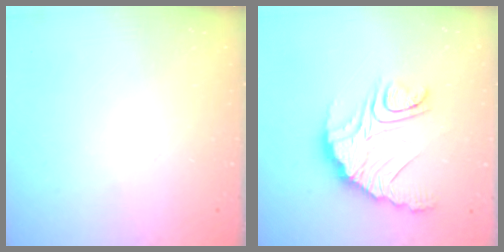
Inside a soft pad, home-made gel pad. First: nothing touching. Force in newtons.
{"total": 16.2, "press": 16.2, "slide": 1.4}